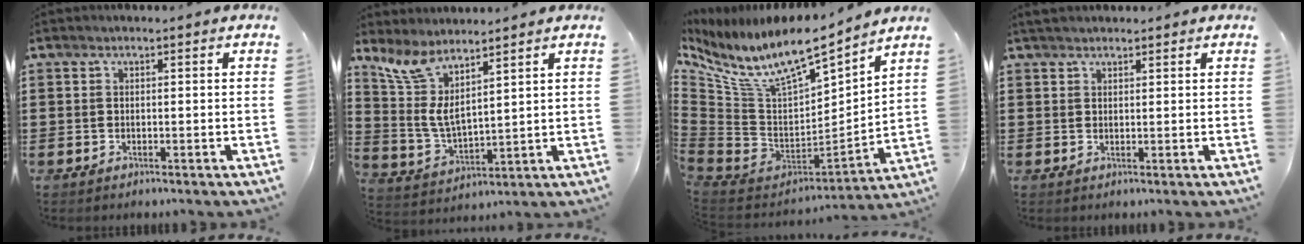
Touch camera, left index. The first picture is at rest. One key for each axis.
{"total": 6.2, "fx": 3.9, "fy": 1.9, "fz": 4.4, "tx": -0.118, "ty": -0.029, "tz": 0.064}
{"total": 11.2, "fx": 8.0, "fy": 3.3, "fz": 7.0, "tx": -0.172, "ty": -0.065, "tz": 0.138}
{"total": 1.4, "fx": 1.3, "fy": 0.4, "fz": 0.4, "tx": -0.010, "ty": 0.002, "tz": 0.026}